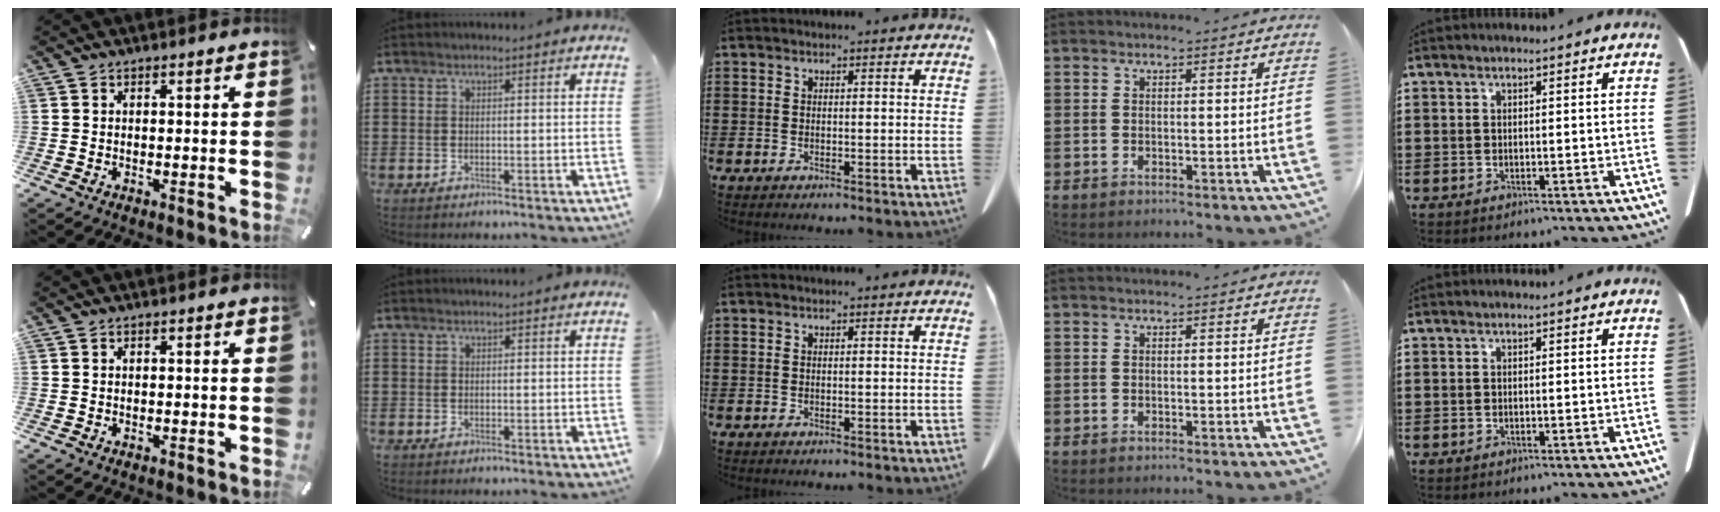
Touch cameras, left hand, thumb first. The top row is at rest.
{}